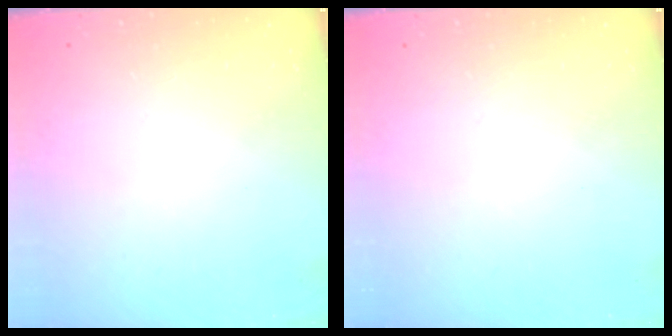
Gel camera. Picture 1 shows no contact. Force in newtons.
{"total": 0.0}